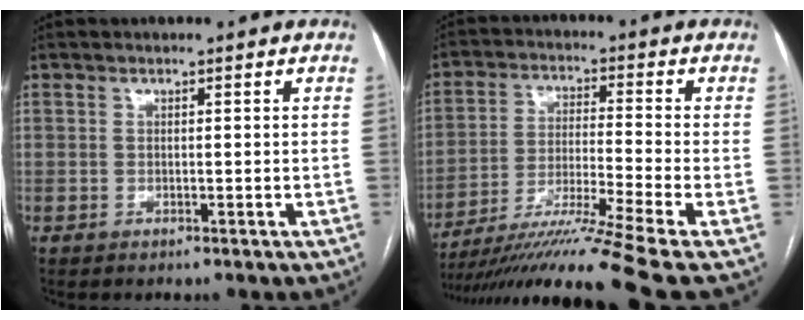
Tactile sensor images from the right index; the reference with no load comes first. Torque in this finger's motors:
{"motor_torque": [1.40, -0.74, 0.73, 0.16]}